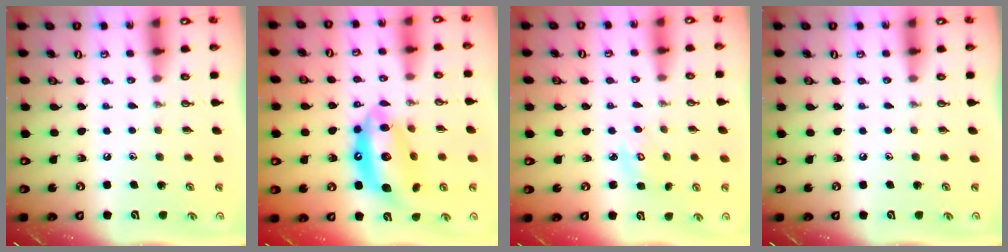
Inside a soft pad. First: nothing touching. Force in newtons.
{"total": 16.6, "press": 16.5, "slide": 1.6}
{"total": 2.7, "press": 2.7, "slide": 0.0}
{"total": 0.0}